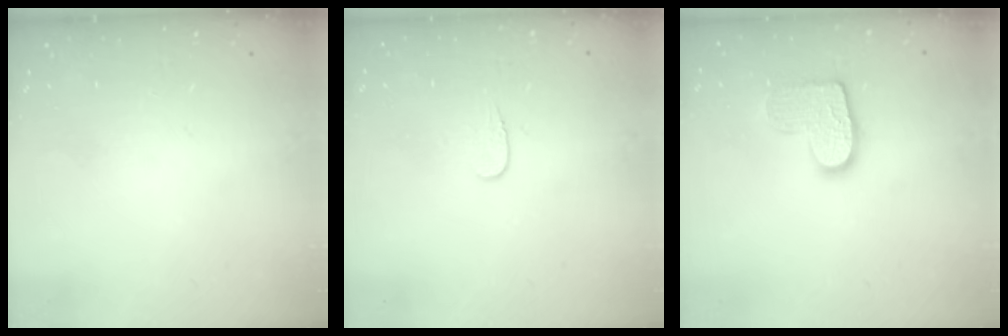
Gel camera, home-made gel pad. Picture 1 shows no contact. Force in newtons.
{"total": 4.0, "press": 4.0, "slide": 0.4}
{"total": 10.7, "press": 10.7, "slide": 0.5}